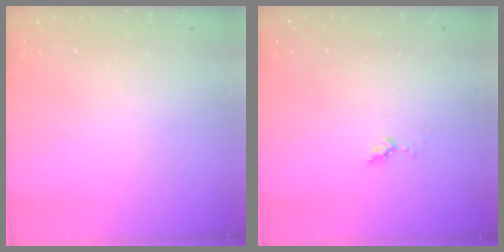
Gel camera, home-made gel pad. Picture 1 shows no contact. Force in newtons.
{"total": 3.7, "press": 3.6, "slide": 0.4}